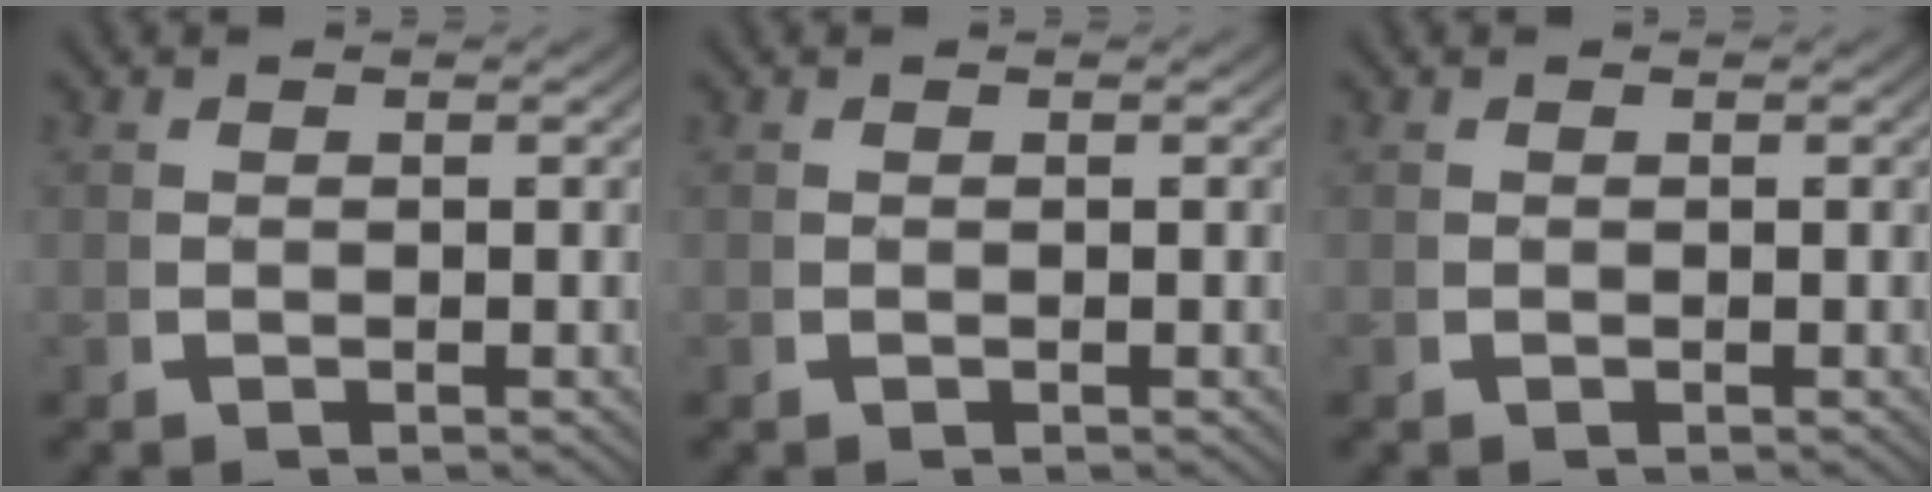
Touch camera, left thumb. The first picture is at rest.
{"total": 0.0}
{"total": 0.0}